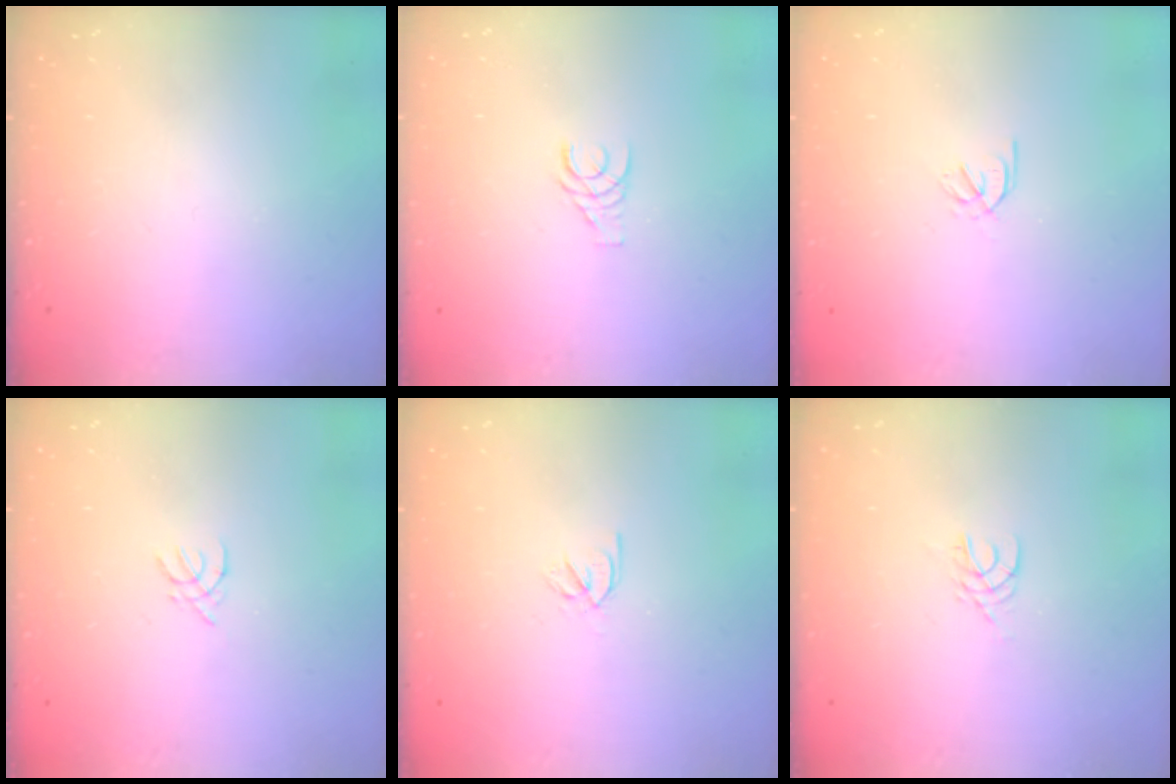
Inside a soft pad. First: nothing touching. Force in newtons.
{"total": 3.6, "press": 3.6, "slide": 0.4}
{"total": 1.5, "press": 1.4, "slide": 0.5}
{"total": 1.8, "press": 1.8, "slide": 0.4}
{"total": 2.4, "press": 2.3, "slide": 0.7}
{"total": 2.5, "press": 2.5, "slide": 0.4}